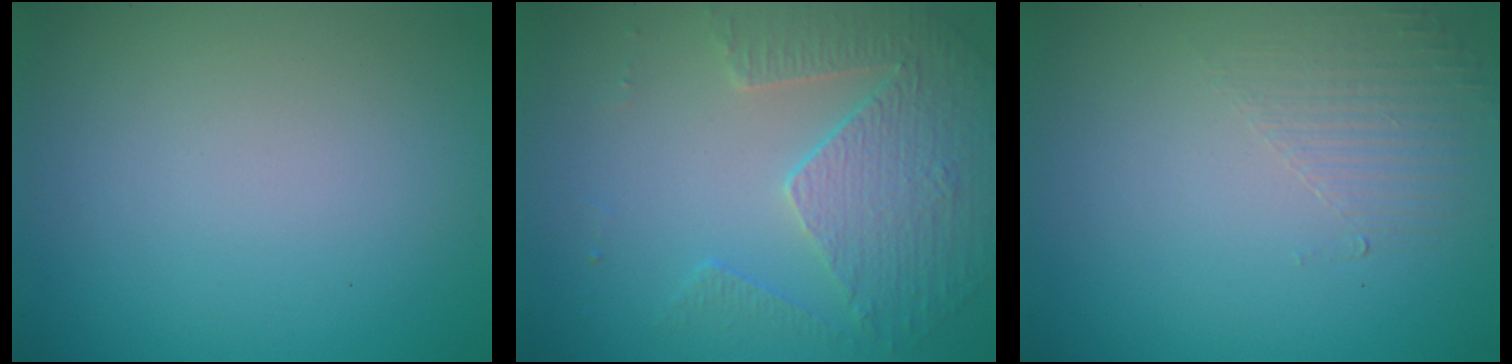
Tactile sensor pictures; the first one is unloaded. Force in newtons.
{"total": 3.8, "press": 3.5, "slide": 1.4}
{"total": 1.6, "press": 0.4, "slide": 1.5}